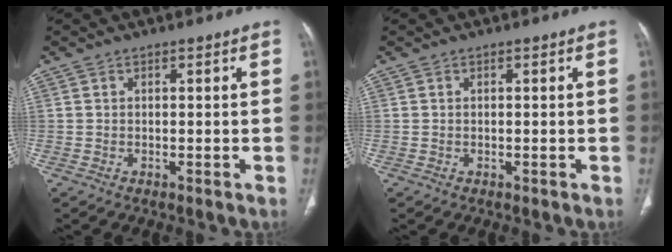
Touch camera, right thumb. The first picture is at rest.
{"total": 0.0}